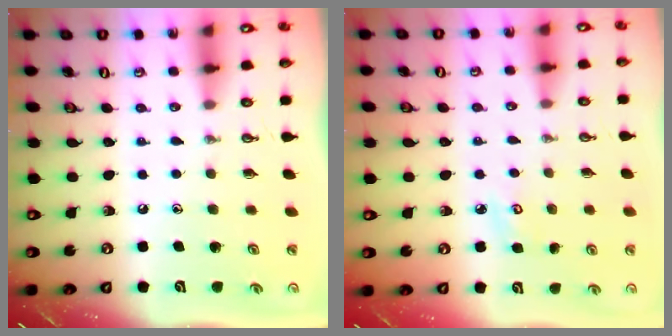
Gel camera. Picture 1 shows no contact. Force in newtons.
{"total": 3.8, "press": 3.8, "slide": 0.3}